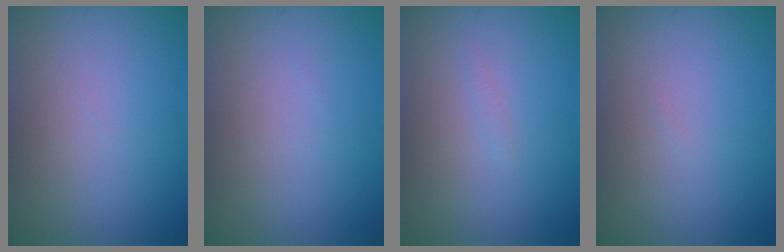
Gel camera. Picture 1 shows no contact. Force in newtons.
{"total": 0.0}
{"total": 0.5, "press": 0.5, "slide": 0.1}
{"total": 0.0}